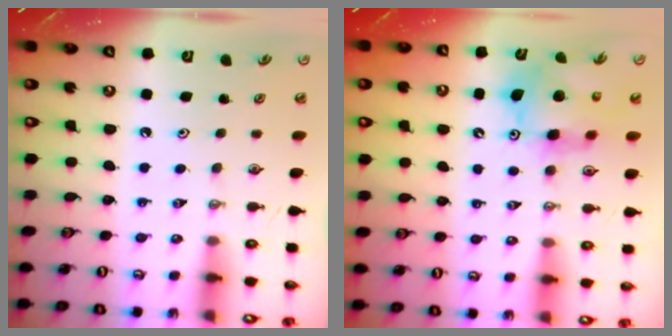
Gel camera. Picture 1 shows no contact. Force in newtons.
{"total": 12.3, "press": 12.2, "slide": 1.2}